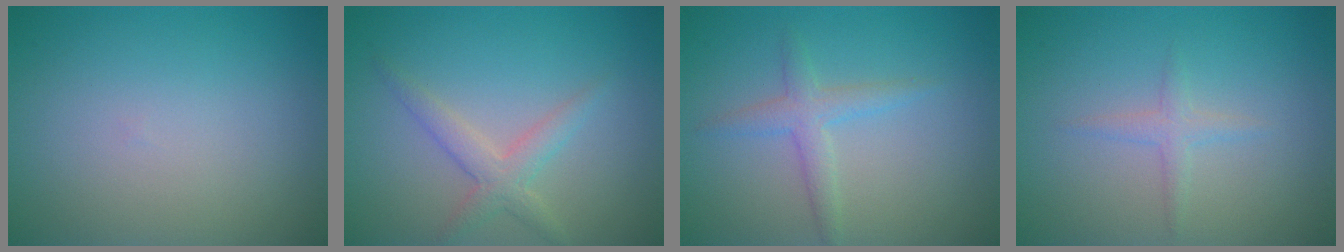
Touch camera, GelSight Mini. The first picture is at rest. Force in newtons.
{"total": 2.5, "press": 2.5, "slide": 0.0}
{"total": 2.2, "press": 2.2, "slide": 0.1}
{"total": 1.3, "press": 1.3, "slide": 0.0}